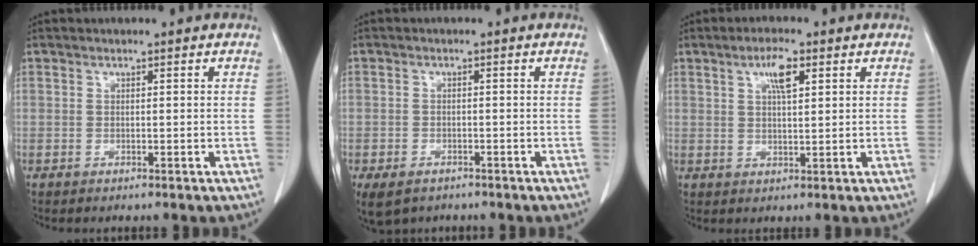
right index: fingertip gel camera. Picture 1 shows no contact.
{"total": 5.8, "force": [-3.8, 3.7, 2.3], "torque": [-0.046, -0.004, -0.054]}
{"total": 4.3, "force": [1.9, 0.9, 3.7], "torque": [-0.073, 0.002, 0.036]}